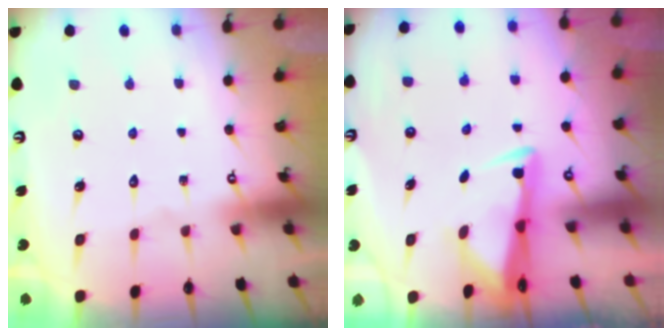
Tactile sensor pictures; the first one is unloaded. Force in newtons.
{"total": 3.0, "press": 2.8, "slide": 0.9}